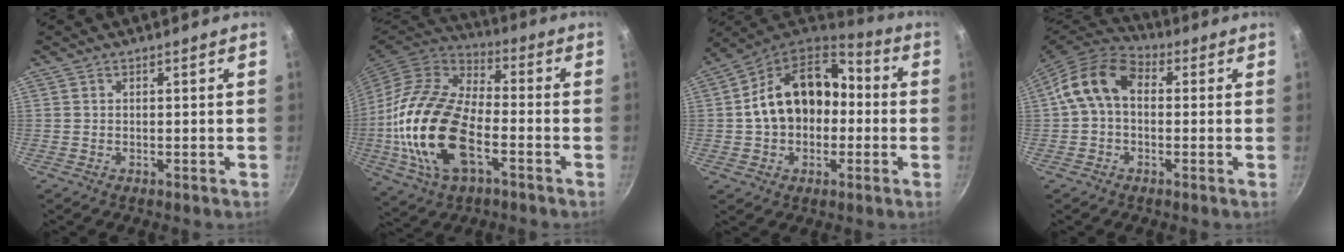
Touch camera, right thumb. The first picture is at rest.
{"total": 23.4, "force": [-5.8, 12.5, 18.9], "torque": [-0.386, 0.018, -0.105]}
{"total": 18.7, "force": [-0.1, 13.1, 13.4], "torque": [-0.180, 0.044, -0.009]}
{"total": 11.5, "force": [0.9, 8.0, 8.2], "torque": [-0.145, 0.033, 0.002]}